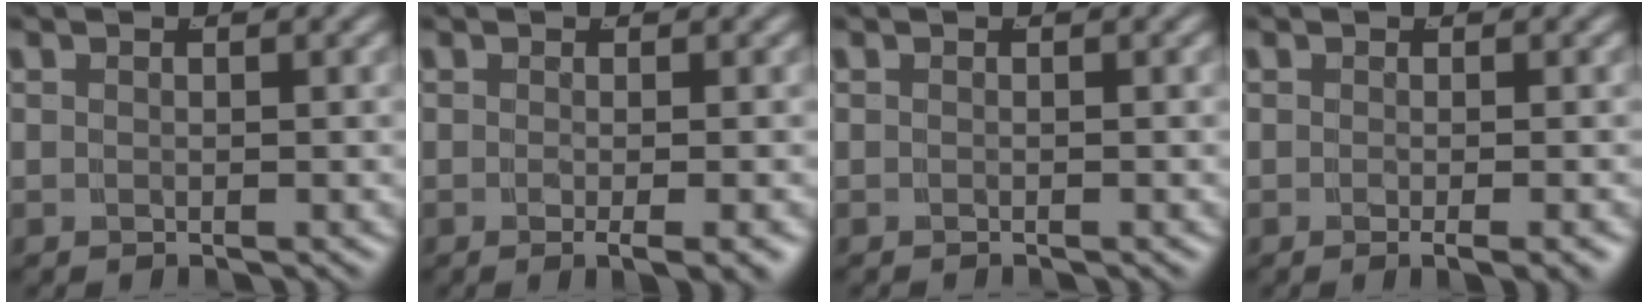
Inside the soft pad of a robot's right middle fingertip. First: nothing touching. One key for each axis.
{"total": 2.3, "fx": -1.2, "fy": -0.2, "fz": 2.0, "tx": -0.032, "ty": -0.008, "tz": -0.015}
{"total": 0.0}
{"total": 1.8, "fx": -1.0, "fy": -0.3, "fz": 1.4, "tx": -0.020, "ty": -0.001, "tz": -0.015}